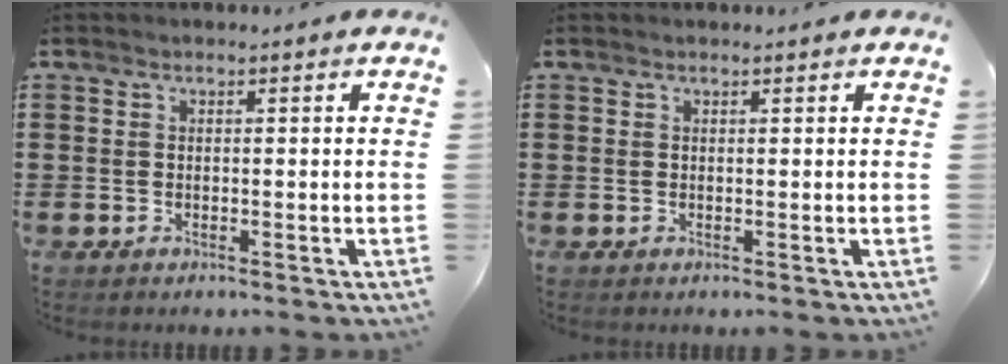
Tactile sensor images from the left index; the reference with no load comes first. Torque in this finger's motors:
{"motor_torque": [2.14, 0.00, 0.02, -0.01]}